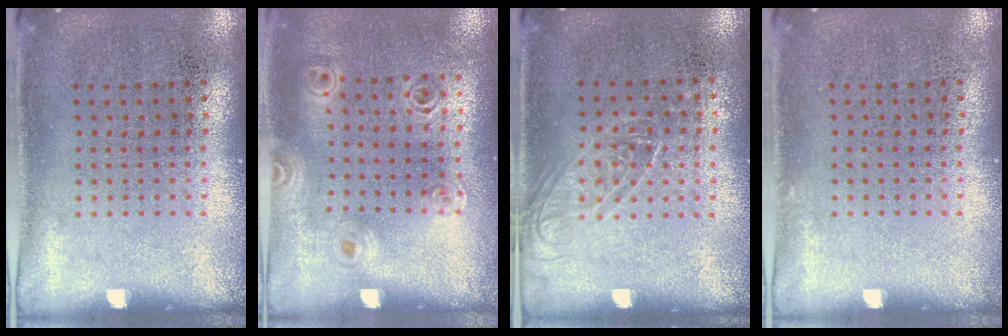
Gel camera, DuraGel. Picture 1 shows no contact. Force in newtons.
{"total": 1.1, "press": 1.0, "slide": 0.3}
{"total": 1.1, "press": 1.0, "slide": 0.6}
{"total": 0.0}